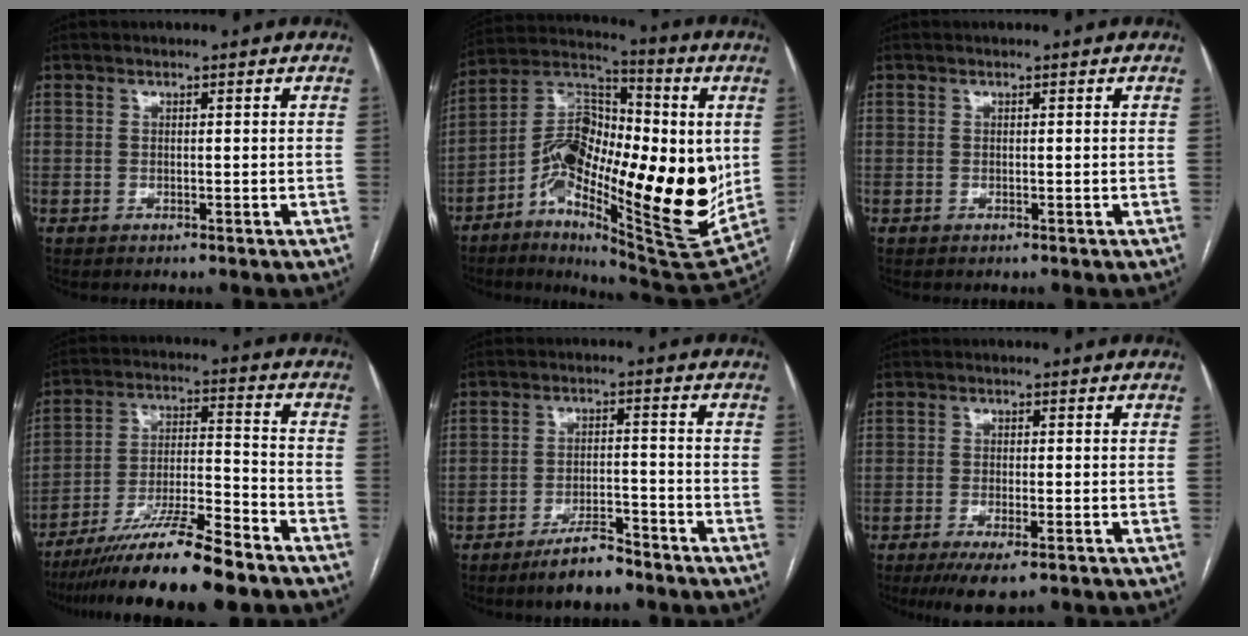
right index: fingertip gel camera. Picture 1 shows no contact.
{"total": 24.8, "force": [-2.4, 8.8, 23.1], "torque": [-0.400, 0.011, -0.041]}
{"total": 0.0}
{"total": 15.2, "force": [-12.0, 0.4, 9.2], "torque": [-0.167, -0.016, -0.208]}
{"total": 6.3, "force": [-5.2, 1.4, 3.2], "torque": [-0.060, -0.004, -0.090]}
{"total": 5.3, "force": [-3.4, 1.0, 4.0], "torque": [-0.067, -0.014, -0.052]}